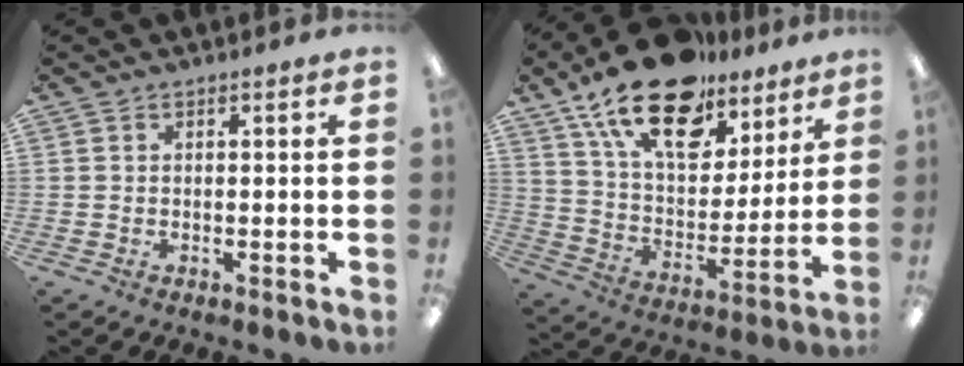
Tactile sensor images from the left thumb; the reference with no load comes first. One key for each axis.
{"total": 21.5, "fx": 14.6, "fy": 10.7, "fz": 11.6, "tx": -0.200, "ty": -0.082, "tz": 0.260}